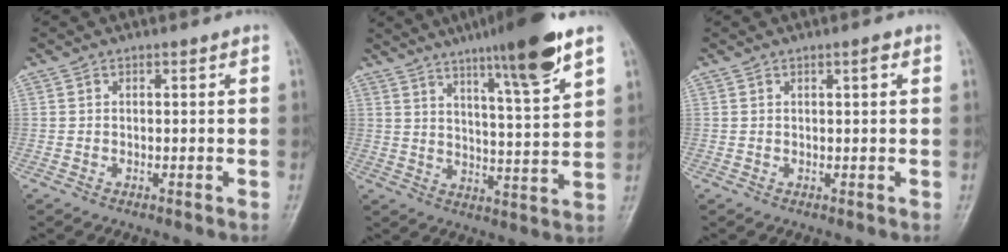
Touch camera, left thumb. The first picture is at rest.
{"total": 14.5, "force": [9.3, 1.0, 11.0], "torque": [-0.167, -0.046, 0.146]}
{"total": 1.2, "force": [0.5, 0.2, 1.1], "torque": [-0.016, 0.001, 0.007]}